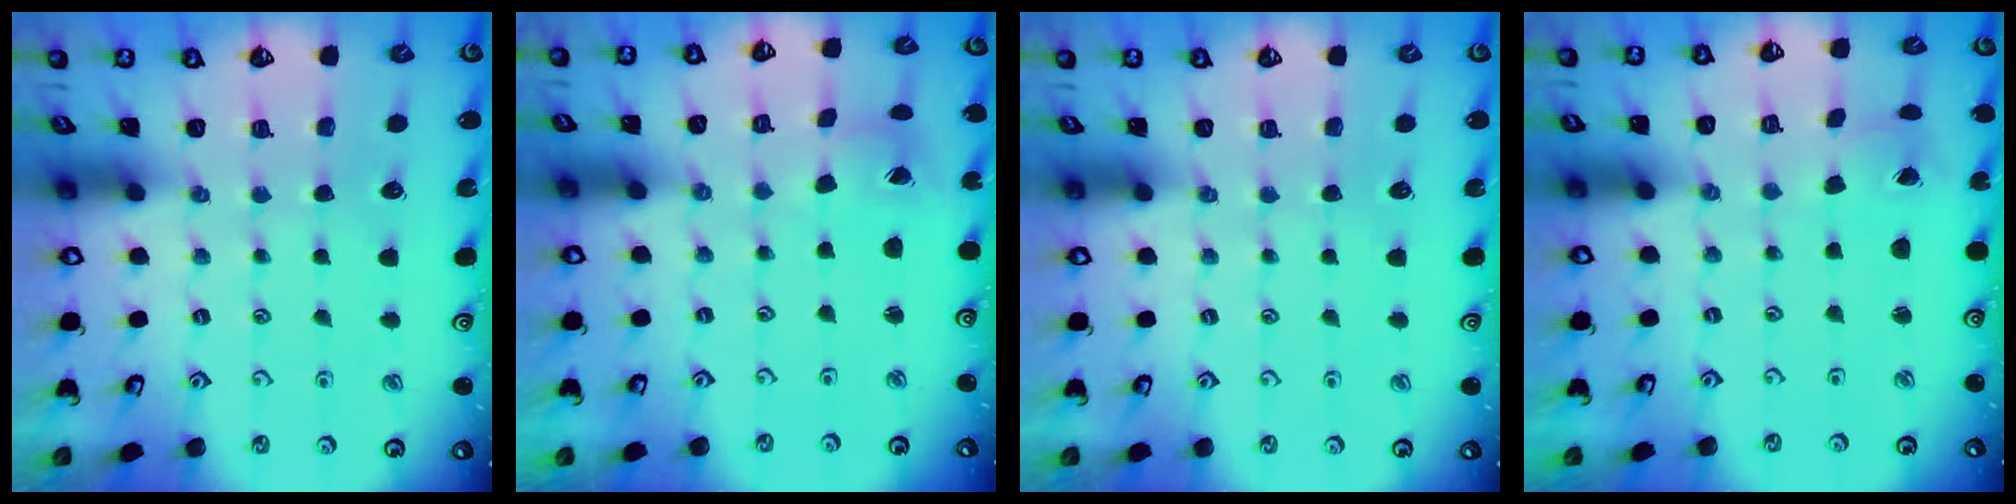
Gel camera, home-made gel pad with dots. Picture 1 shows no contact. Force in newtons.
{"total": 1.7, "press": 1.6, "slide": 0.2}
{"total": 0.0}
{"total": 1.2, "press": 1.2, "slide": 0.1}